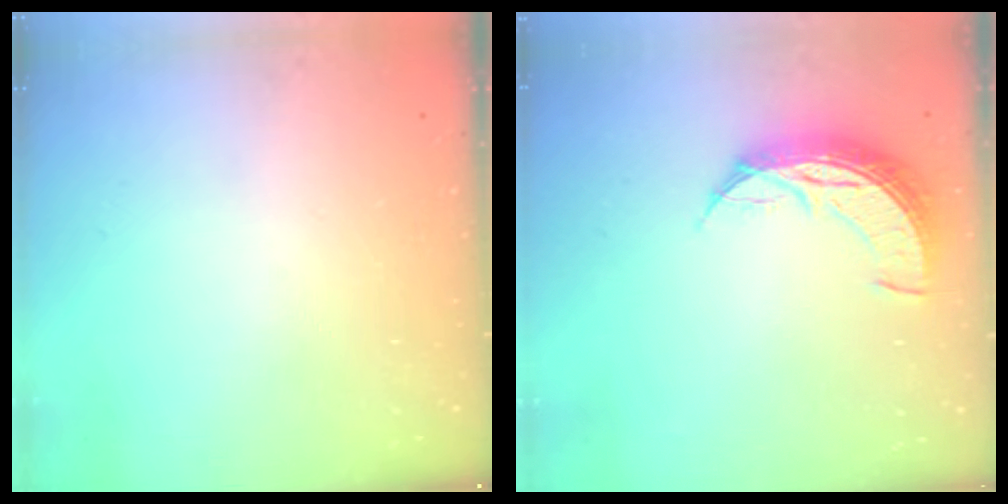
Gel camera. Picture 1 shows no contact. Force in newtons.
{"total": 8.6, "press": 8.6, "slide": 0.8}